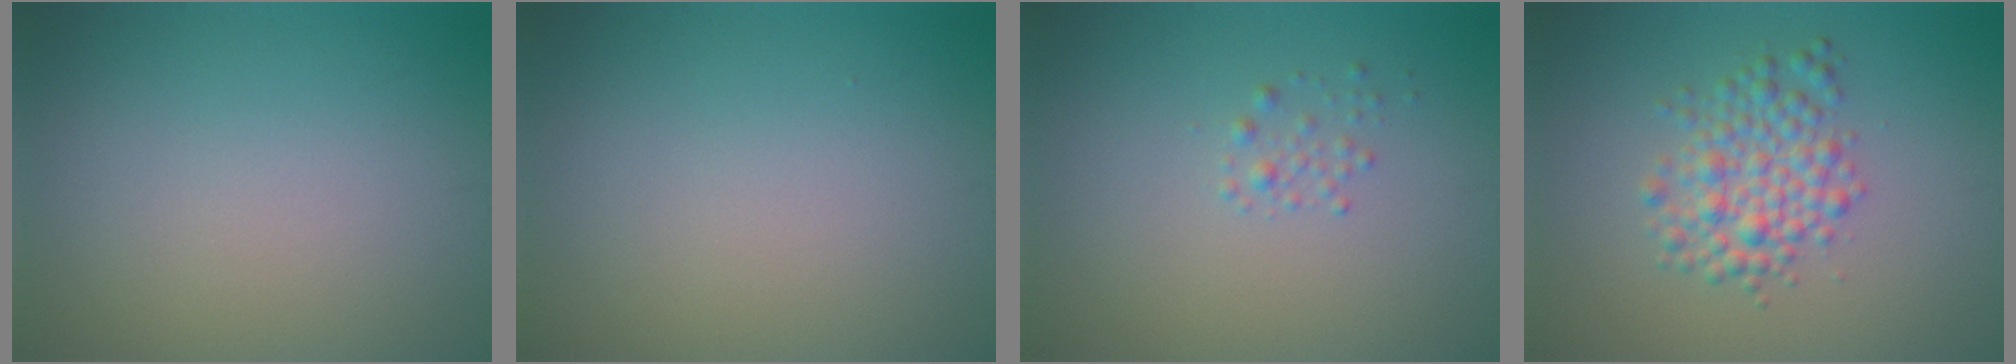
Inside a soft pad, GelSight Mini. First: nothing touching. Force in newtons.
{"total": 0.0}
{"total": 0.9, "press": 0.9, "slide": 0.0}
{"total": 3.8, "press": 3.8, "slide": 0.0}